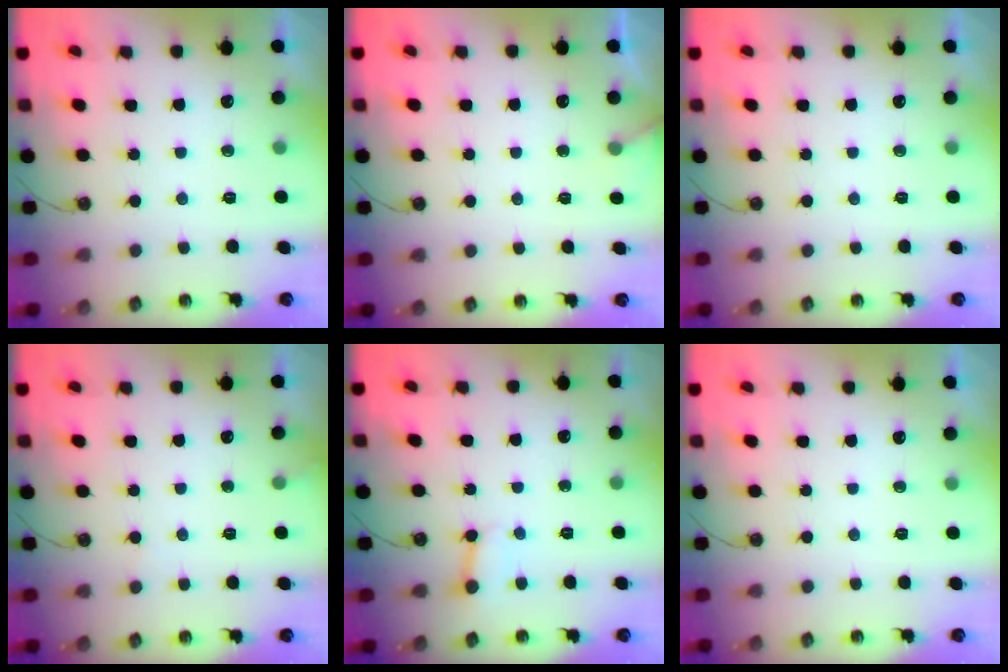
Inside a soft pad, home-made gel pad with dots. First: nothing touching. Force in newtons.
{"total": 5.8, "press": 5.8, "slide": 0.4}
{"total": 0.0}
{"total": 4.3, "press": 4.3, "slide": 0.3}
{"total": 2.9, "press": 2.9, "slide": 0.4}
{"total": 0.0}